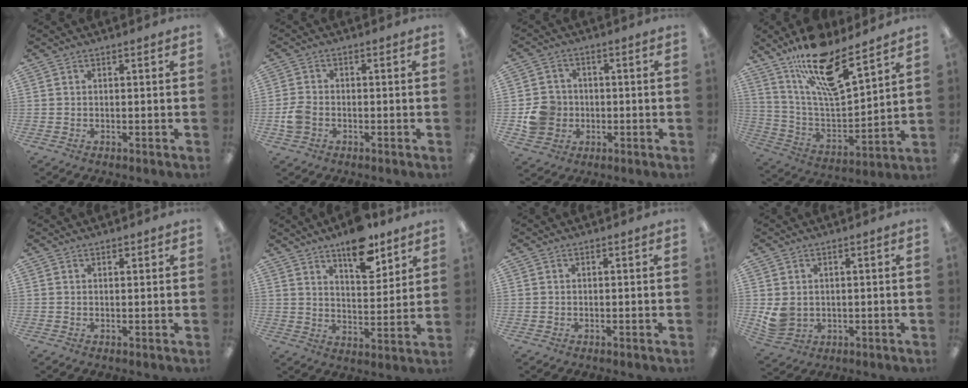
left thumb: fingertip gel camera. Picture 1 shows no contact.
{"total": 4.2, "force": [-1.4, 3.2, 2.4], "torque": [-0.046, 0.008, -0.026]}
{"total": 8.1, "force": [-1.1, 7.6, 2.5], "torque": [-0.053, 0.017, -0.013]}
{"total": 18.9, "force": [13.6, 5.7, 11.8], "torque": [-0.208, -0.086, 0.234]}
{"total": 0.9, "force": [0.7, 0.4, 0.3], "torque": [-0.006, 0.000, 0.014]}
{"total": 12.2, "force": [9.0, 4.9, 6.7], "torque": [-0.082, -0.054, 0.152]}
{"total": 0.0}
{"total": 5.4, "force": [1.3, 4.6, 2.6], "torque": [-0.057, -0.001, 0.027]}